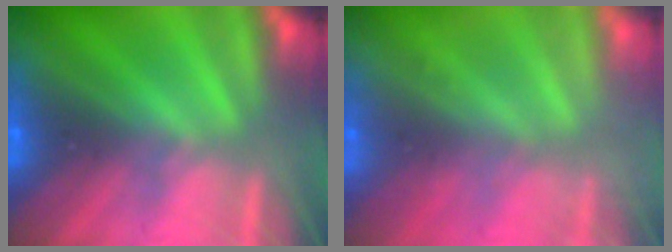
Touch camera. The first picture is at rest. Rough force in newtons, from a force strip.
{"total": 2.2}